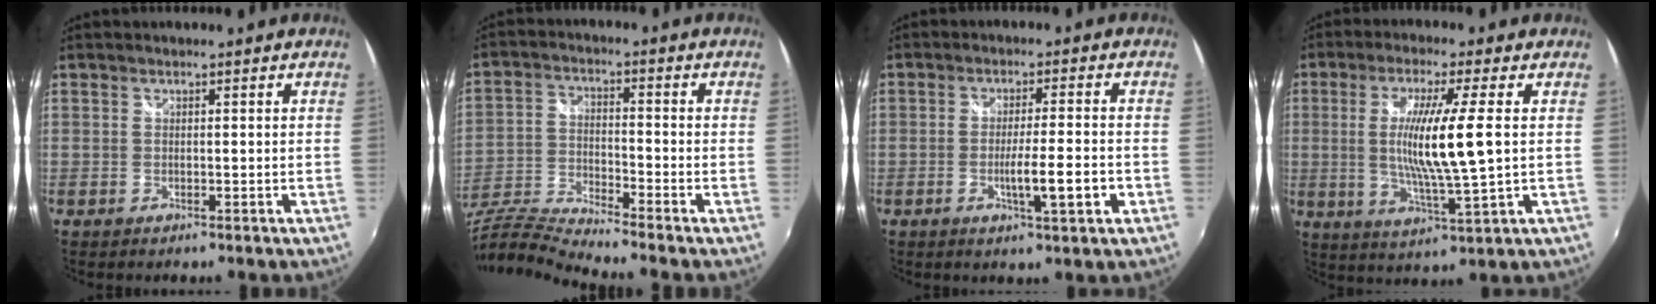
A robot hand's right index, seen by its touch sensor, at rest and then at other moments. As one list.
[{"total": 13.4, "force": [-12.1, -0.6, 5.8], "torque": [-0.126, -0.030, -0.235]}, {"total": 6.8, "force": [-2.3, 0.2, 6.4], "torque": [-0.105, -0.014, -0.036]}, {"total": 11.4, "force": [0.6, -0.6, 11.3], "torque": [-0.210, -0.017, 0.016]}]